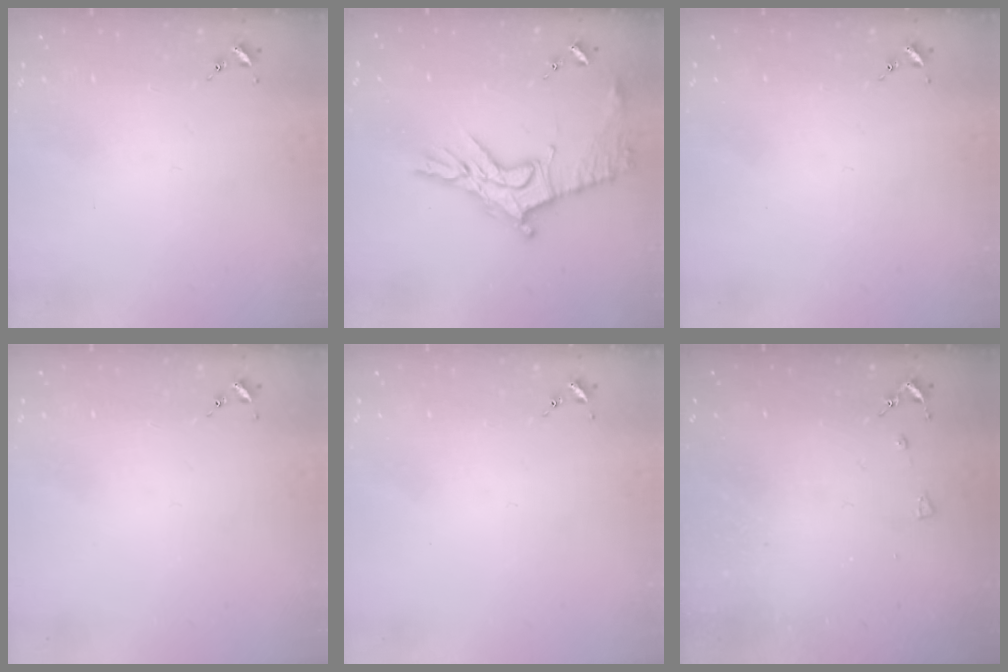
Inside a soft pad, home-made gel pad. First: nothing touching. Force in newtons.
{"total": 13.9, "press": 13.8, "slide": 0.9}
{"total": 0.0}
{"total": 0.0}
{"total": 0.0}
{"total": 3.3, "press": 3.3, "slide": 0.6}